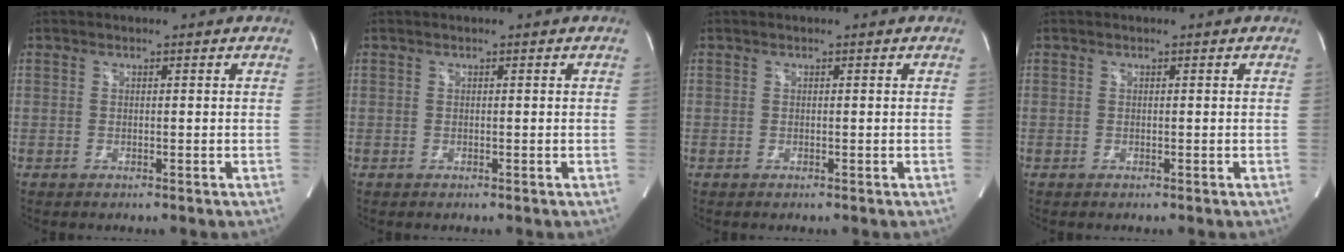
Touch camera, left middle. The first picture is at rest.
{"total": 0.0}
{"total": 0.0}
{"total": 0.0}